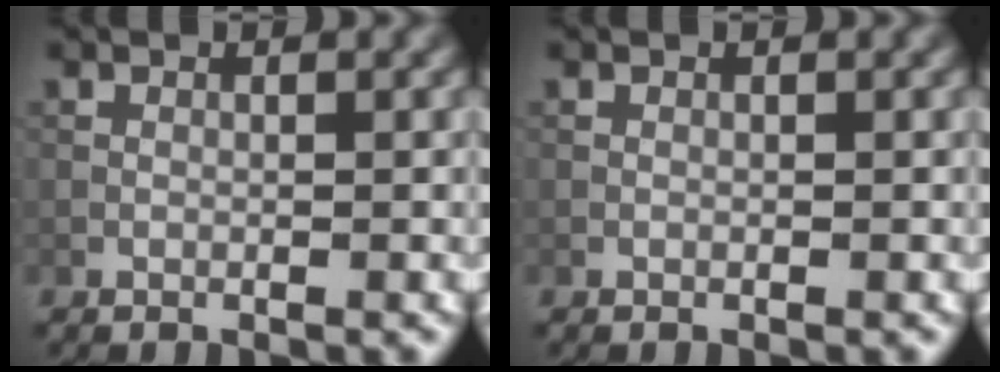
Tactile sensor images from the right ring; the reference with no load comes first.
{"total": 0.0}